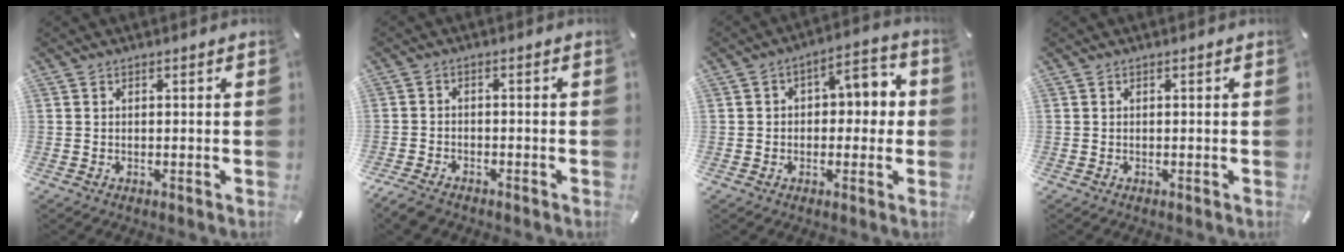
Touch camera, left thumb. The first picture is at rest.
{"total": 3.2, "force": [-2.7, 1.4, 1.2], "torque": [-0.040, 0.007, -0.056]}
{"total": 6.9, "force": [0.0, 5.2, 4.6], "torque": [-0.051, 0.001, -0.011]}
{"total": 0.0}